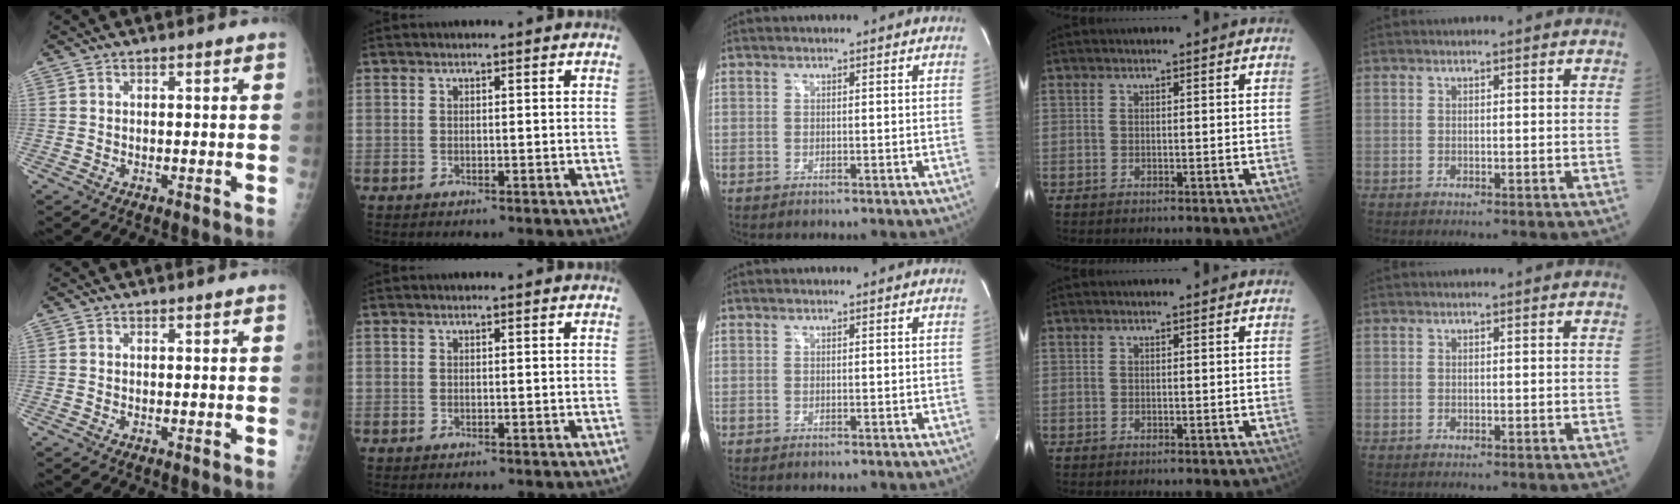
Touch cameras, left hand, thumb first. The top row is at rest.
{}